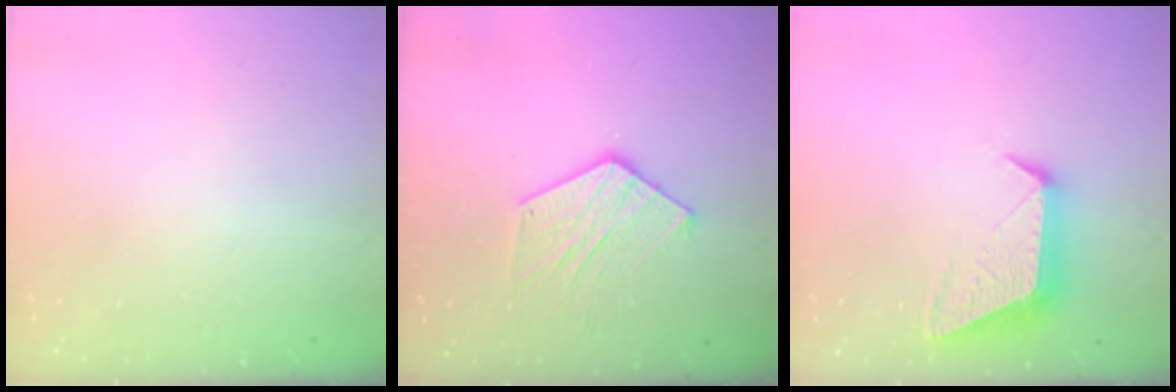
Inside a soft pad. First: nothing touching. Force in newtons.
{"total": 10.5, "press": 10.5, "slide": 0.4}
{"total": 12.1, "press": 12.1, "slide": 1.0}